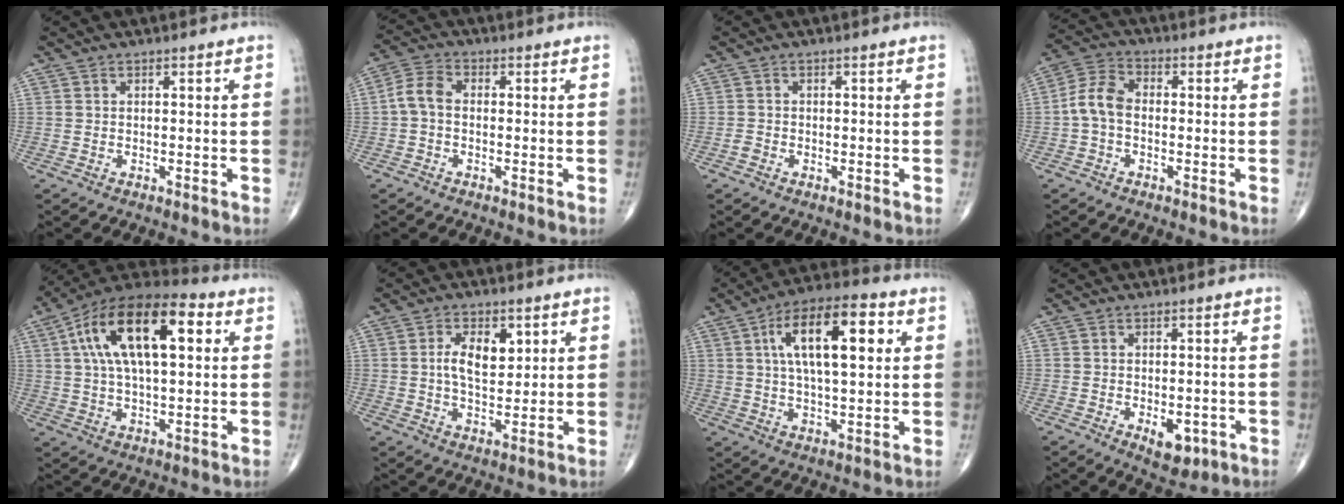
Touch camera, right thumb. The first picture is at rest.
{"total": 4.8, "force": [-0.4, 3.1, 3.5], "torque": [-0.068, 0.015, -0.020]}
{"total": 1.0, "force": [-0.6, 0.7, 0.3], "torque": [-0.004, 0.003, -0.015]}
{"total": 6.4, "force": [-0.9, 4.2, 4.8], "torque": [-0.091, 0.021, -0.030]}
{"total": 20.8, "force": [5.5, 9.5, 17.7], "torque": [-0.301, 0.021, 0.082]}
{"total": 7.5, "force": [2.0, 4.2, 5.8], "torque": [-0.083, -0.010, 0.036]}
{"total": 16.4, "force": [4.6, 6.6, 14.3], "torque": [-0.226, 0.008, 0.071]}
{"total": 5.2, "force": [-1.6, 2.9, 4.0], "torque": [-0.042, 0.000, -0.013]}